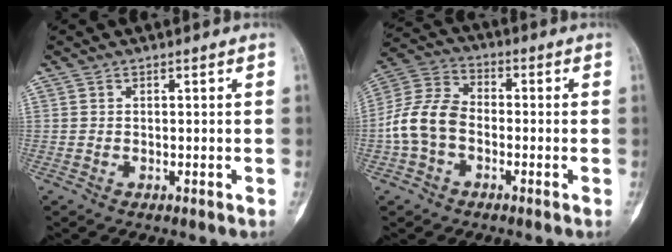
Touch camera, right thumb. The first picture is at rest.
{"total": 10.1, "force": [-2.4, 7.1, 6.8], "torque": [-0.136, 0.034, -0.057]}